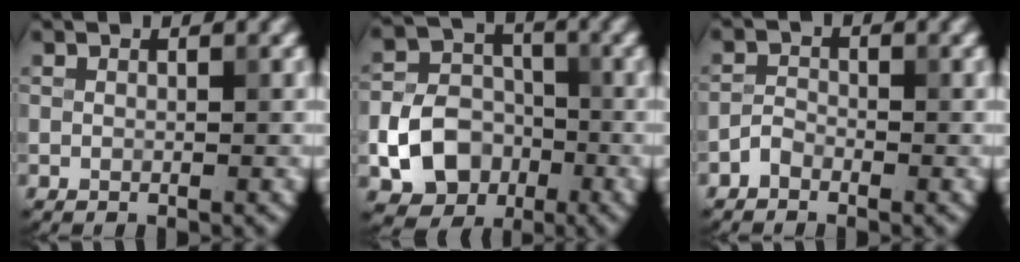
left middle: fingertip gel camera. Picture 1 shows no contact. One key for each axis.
{"total": 6.5, "fx": -2.2, "fy": 5.3, "fz": 3.2, "tx": -0.052, "ty": -0.004, "tz": -0.038}
{"total": 1.3, "fx": -1.0, "fy": 0.6, "fz": 0.4, "tx": -0.005, "ty": 0.006, "tz": -0.024}